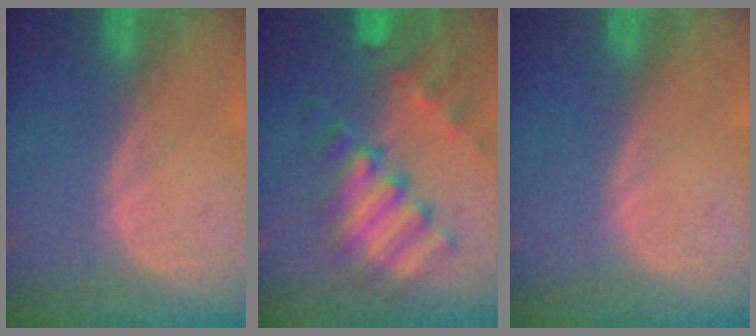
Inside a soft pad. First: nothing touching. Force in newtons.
{"total": 10.2, "press": 8.9, "slide": 5.0}
{"total": 0.0}